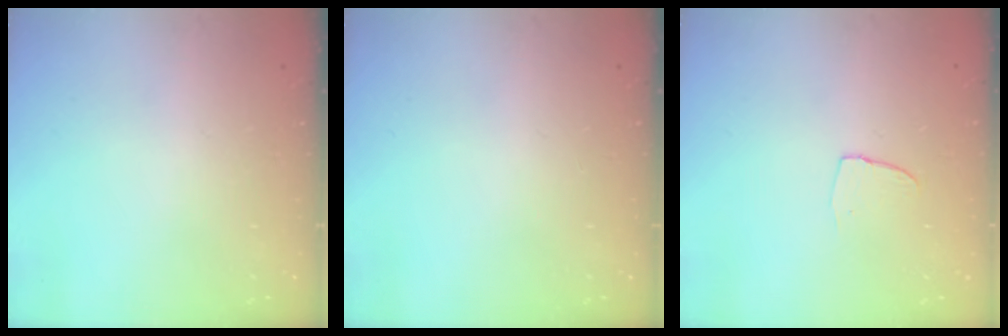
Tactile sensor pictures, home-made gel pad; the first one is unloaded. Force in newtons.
{"total": 0.0}
{"total": 3.8, "press": 3.8, "slide": 0.3}